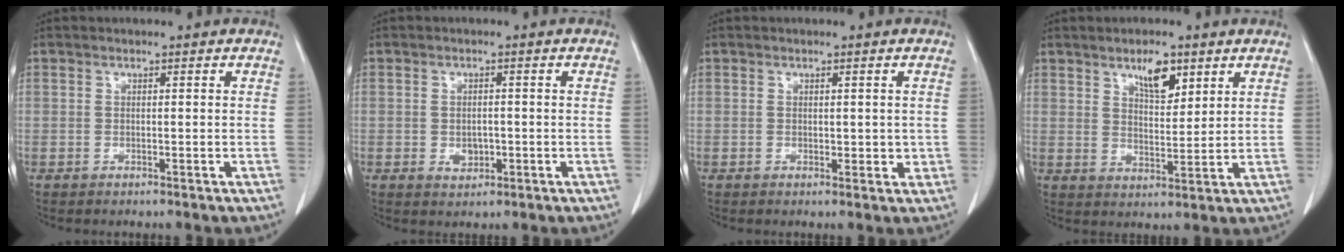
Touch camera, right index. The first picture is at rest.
{"total": 2.6, "force": [-0.6, 2.0, 1.6], "torque": [-0.024, 0.002, -0.001]}
{"total": 2.0, "force": [0.2, 1.3, 1.5], "torque": [-0.014, -0.003, 0.006]}
{"total": 5.8, "force": [3.6, 2.1, 4.0], "torque": [-0.070, -0.001, 0.063]}